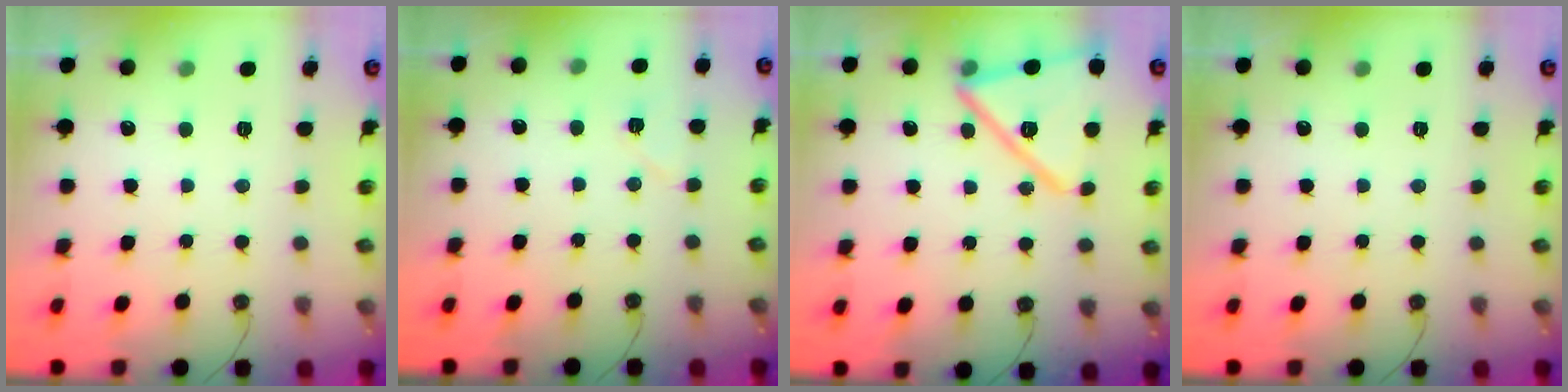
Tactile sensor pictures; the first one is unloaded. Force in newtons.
{"total": 5.7, "press": 4.1, "slide": 4.0}
{"total": 17.0, "press": 17.0, "slide": 1.5}
{"total": 0.0}